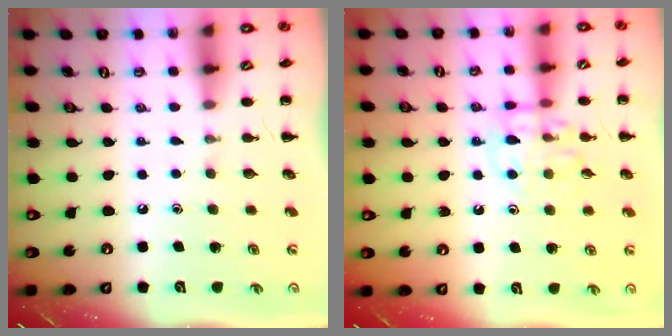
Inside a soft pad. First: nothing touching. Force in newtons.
{"total": 11.2, "press": 11.1, "slide": 0.9}